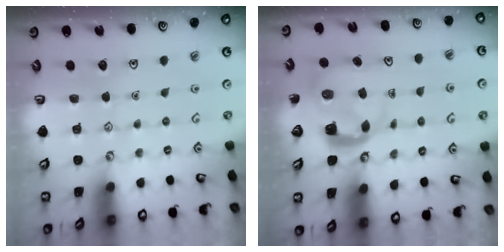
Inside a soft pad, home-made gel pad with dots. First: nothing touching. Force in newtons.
{"total": 3.9, "press": 3.9, "slide": 0.5}